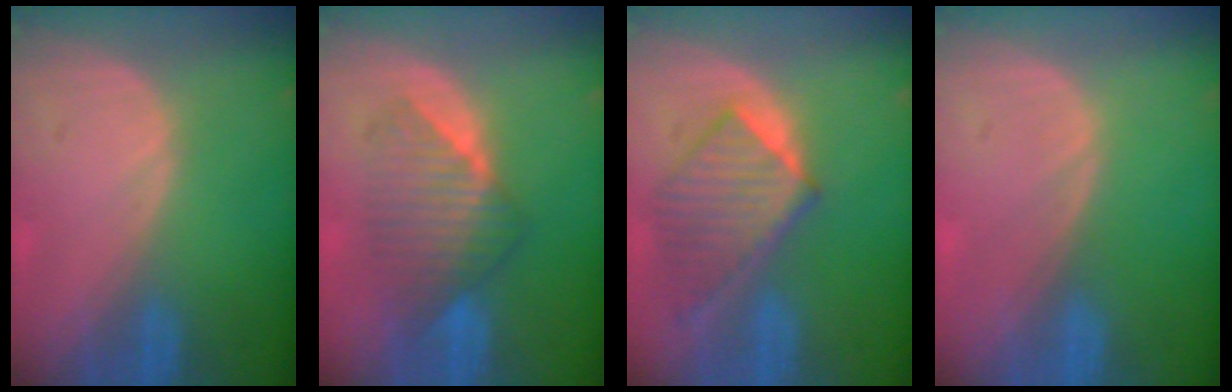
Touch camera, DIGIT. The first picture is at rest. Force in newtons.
{"total": 6.9, "press": 6.9, "slide": 0.5}
{"total": 7.6, "press": 7.5, "slide": 1.1}
{"total": 0.0}